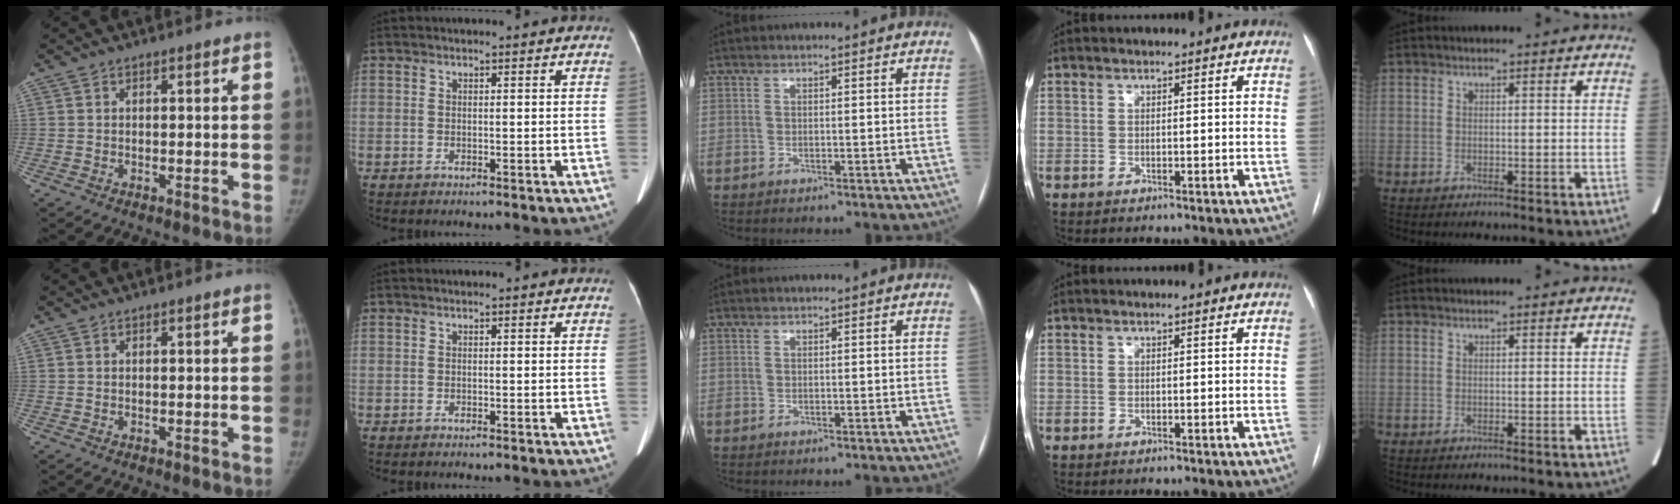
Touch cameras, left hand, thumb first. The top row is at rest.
{}